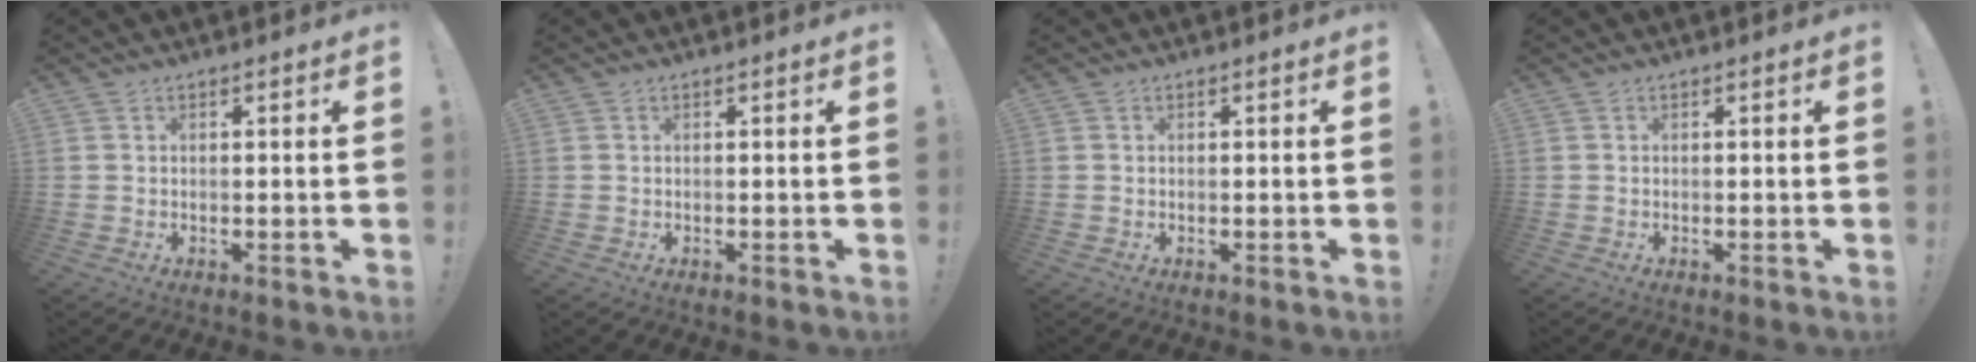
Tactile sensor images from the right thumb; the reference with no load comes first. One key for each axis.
{"total": 0.0}
{"total": 0.0}
{"total": 0.0}